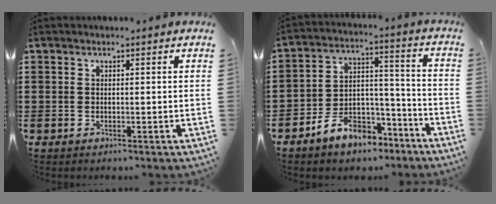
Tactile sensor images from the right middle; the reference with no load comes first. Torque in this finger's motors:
{"motor_torque": [2.14, 0.00, 0.22, 0.12]}